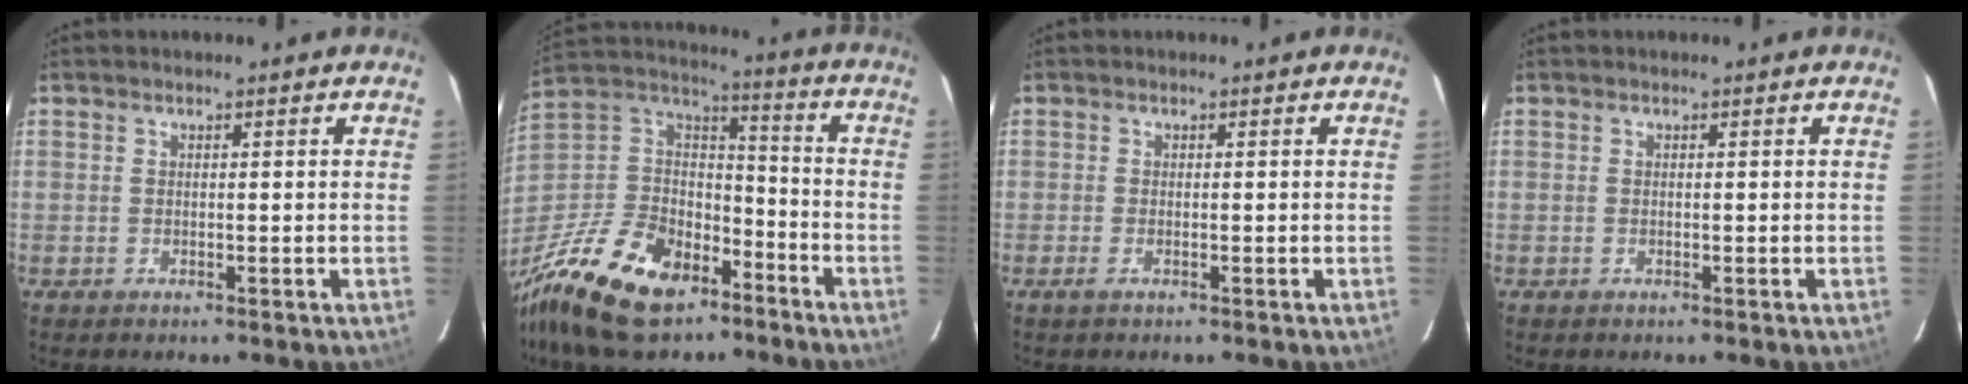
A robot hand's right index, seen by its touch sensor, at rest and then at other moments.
{"total": 23.6, "force": [-15.7, 12.6, 12.3], "torque": [-0.283, 0.006, -0.259]}
{"total": 1.2, "force": [-0.7, 0.4, 0.8], "torque": [-0.019, -0.002, -0.014]}
{"total": 0.0}